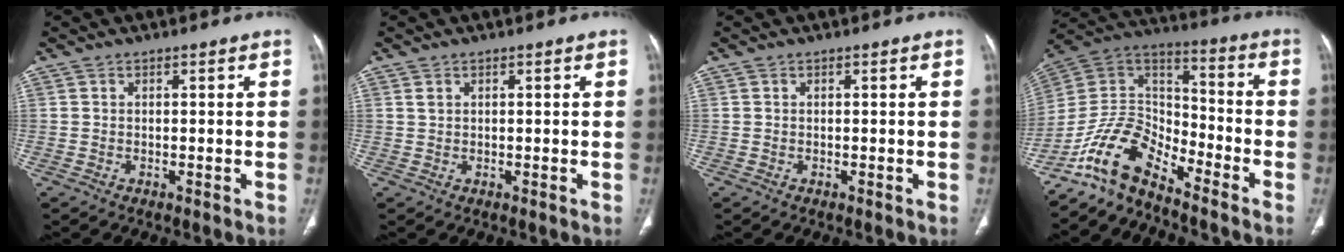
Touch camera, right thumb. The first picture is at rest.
{"total": 0.7, "force": [0.4, 0.4, 0.3], "torque": [-0.007, 0.004, 0.009]}
{"total": 0.0}
{"total": 11.8, "force": [-9.7, 4.5, 4.8], "torque": [-0.082, 0.093, -0.198]}